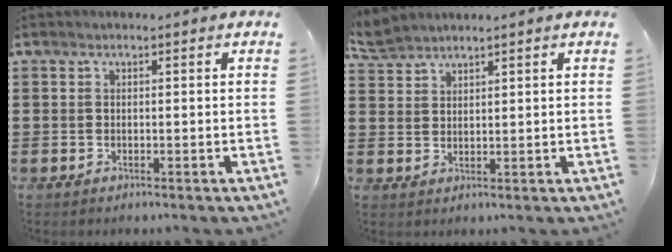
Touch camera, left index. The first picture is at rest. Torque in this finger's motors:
{"motor_torque": [1.00, 0.32, 0.00, -0.01]}